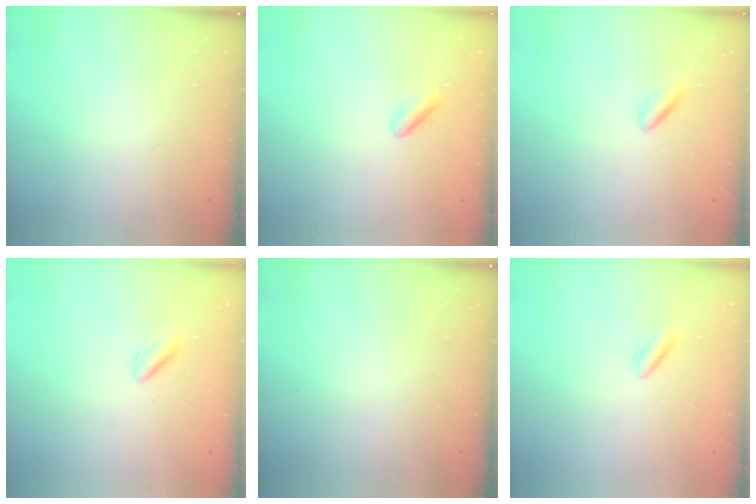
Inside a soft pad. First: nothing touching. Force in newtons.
{"total": 1.7, "press": 1.4, "slide": 1.0}
{"total": 2.4, "press": 2.2, "slide": 0.8}
{"total": 1.1, "press": 0.8, "slide": 0.8}
{"total": 0.0}
{"total": 3.4, "press": 3.1, "slide": 1.2}